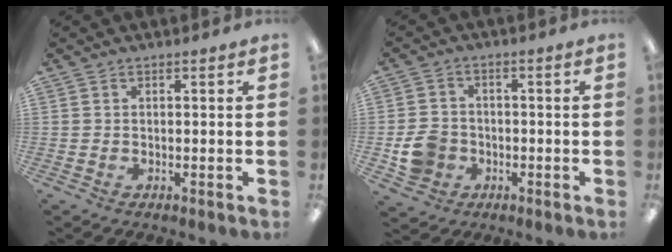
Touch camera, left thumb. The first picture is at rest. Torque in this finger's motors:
{"motor_torque": [-0.07, 0.11, 0.09, -0.08, 0.01]}